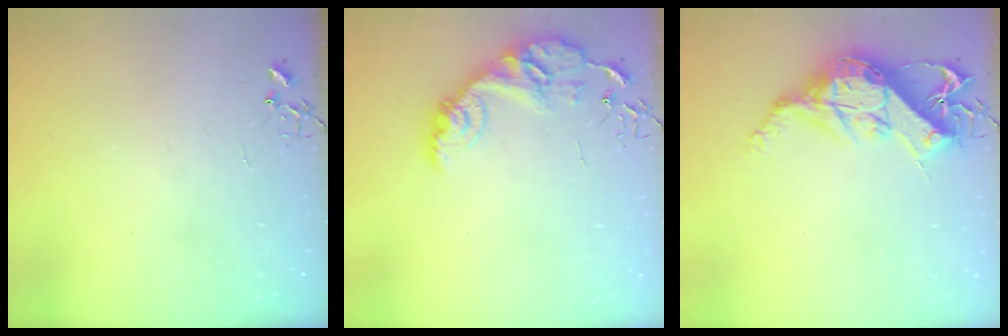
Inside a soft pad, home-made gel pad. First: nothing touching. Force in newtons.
{"total": 14.5, "press": 14.5, "slide": 1.0}
{"total": 13.9, "press": 13.8, "slide": 1.4}